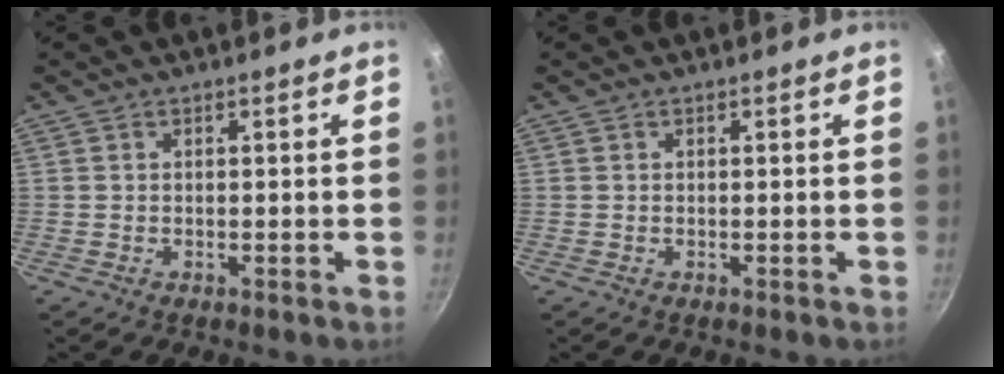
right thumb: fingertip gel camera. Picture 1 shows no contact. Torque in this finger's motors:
{"motor_torque": [-0.05, -0.01, -0.04, 0.07, 0.00]}